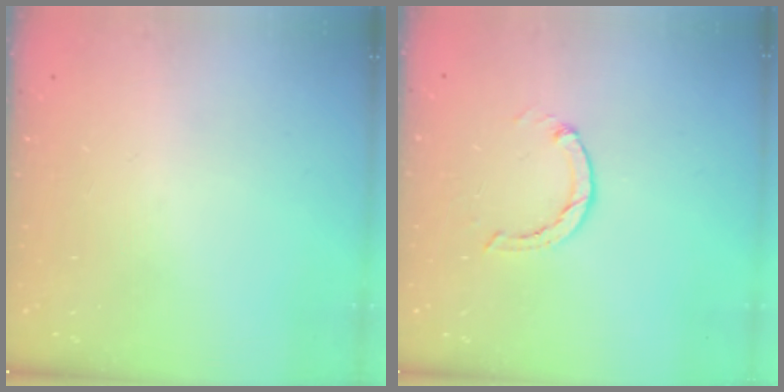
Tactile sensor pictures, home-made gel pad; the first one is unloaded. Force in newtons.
{"total": 0.0}